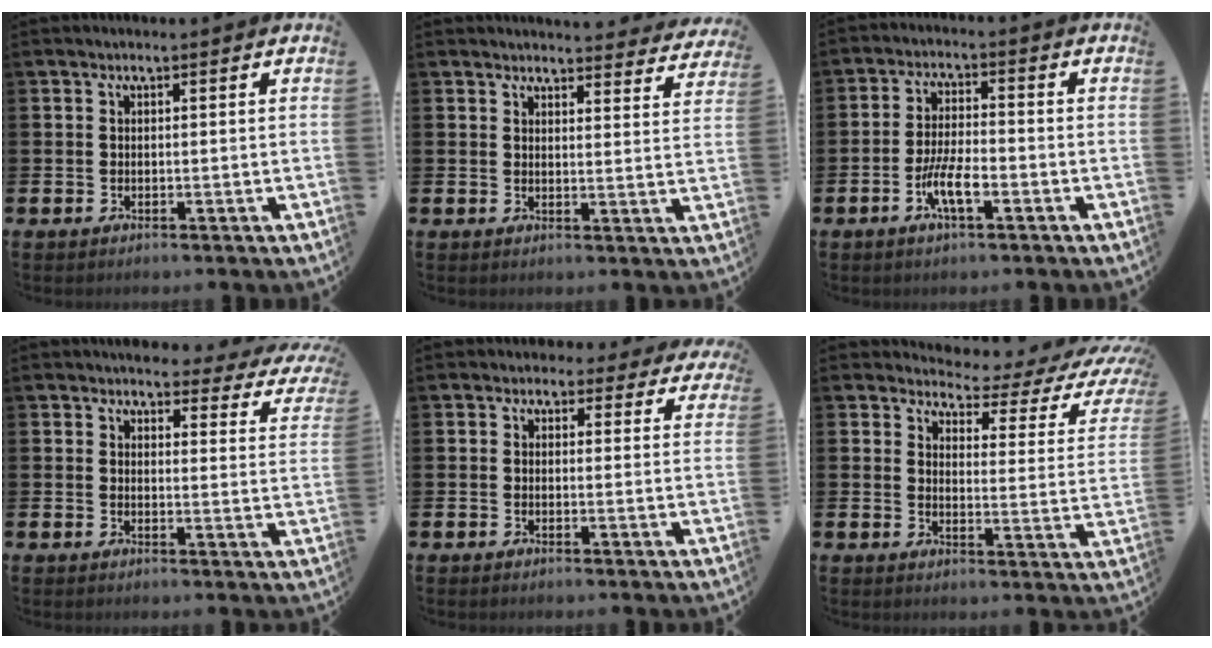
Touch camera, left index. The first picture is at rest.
{"total": 3.6, "force": [3.6, 0.3, 0.1], "torque": [0.007, -0.031, 0.061]}
{"total": 5.3, "force": [-2.1, 1.5, 4.7], "torque": [-0.100, -0.001, -0.042]}
{"total": 3.7, "force": [3.5, 1.3, 0.5], "torque": [-0.018, -0.027, 0.057]}
{"total": 2.0, "force": [1.5, 1.4, 0.1], "torque": [-0.003, -0.005, 0.020]}
{"total": 3.2, "force": [2.6, 1.5, 1.1], "torque": [-0.028, -0.035, 0.031]}